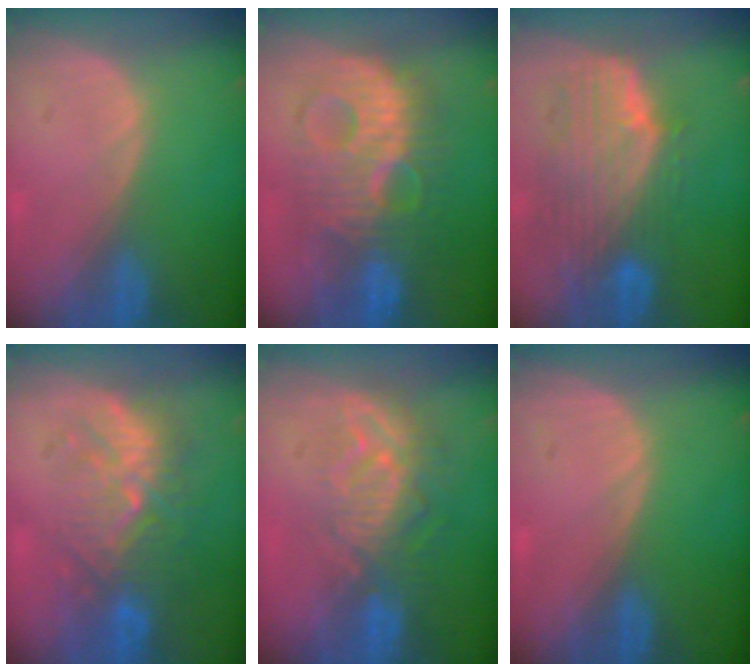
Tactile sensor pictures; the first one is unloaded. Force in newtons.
{"total": 10.9, "press": 10.9, "slide": 0.5}
{"total": 10.2, "press": 9.0, "slide": 4.8}
{"total": 9.5, "press": 9.0, "slide": 3.0}
{"total": 9.5, "press": 8.2, "slide": 4.7}
{"total": 0.0}